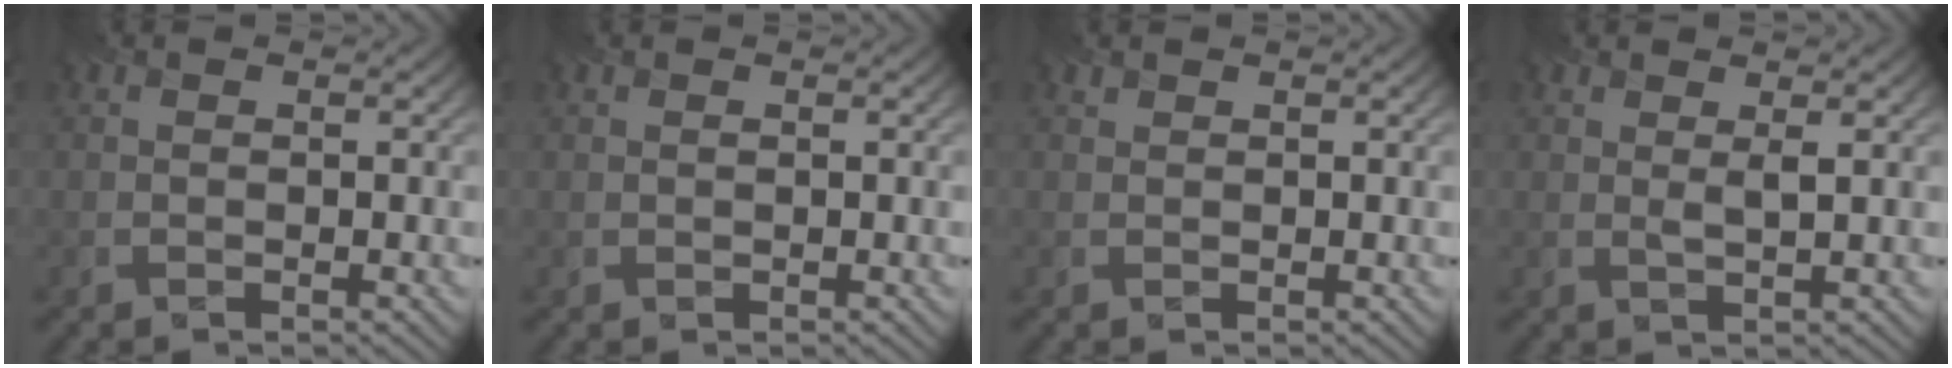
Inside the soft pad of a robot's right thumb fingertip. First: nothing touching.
{"total": 0.0}
{"total": 0.6, "force": [0.6, 0.1, -0.1], "torque": [-0.002, 0.000, 0.013]}
{"total": 1.4, "force": [0.9, 0.1, 1.1], "torque": [-0.027, -0.003, 0.016]}